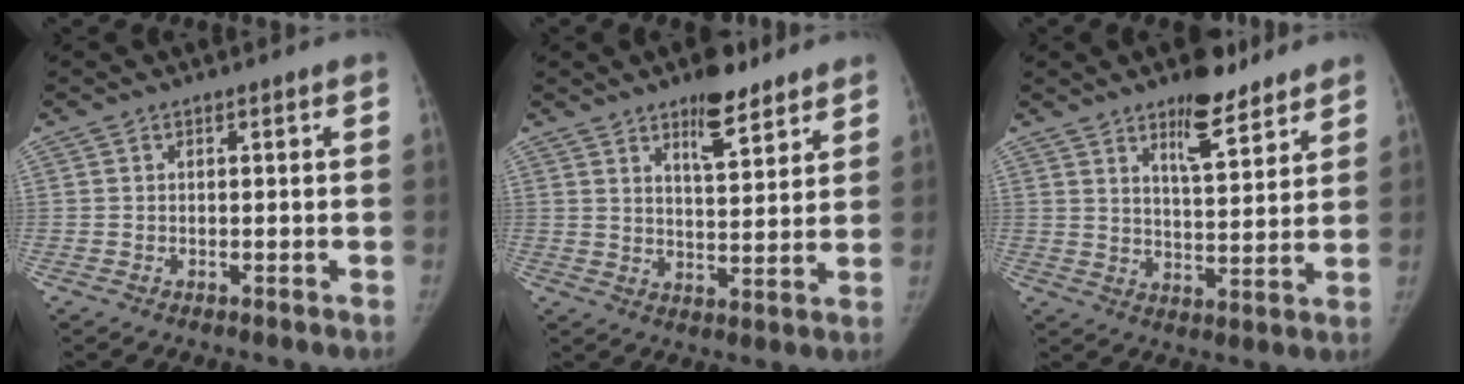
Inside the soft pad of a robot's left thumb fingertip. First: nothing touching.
{"total": 8.8, "force": [6.1, 3.2, 5.5], "torque": [-0.060, -0.041, 0.094]}
{"total": 9.9, "force": [6.9, 3.4, 6.2], "torque": [-0.071, -0.048, 0.108]}